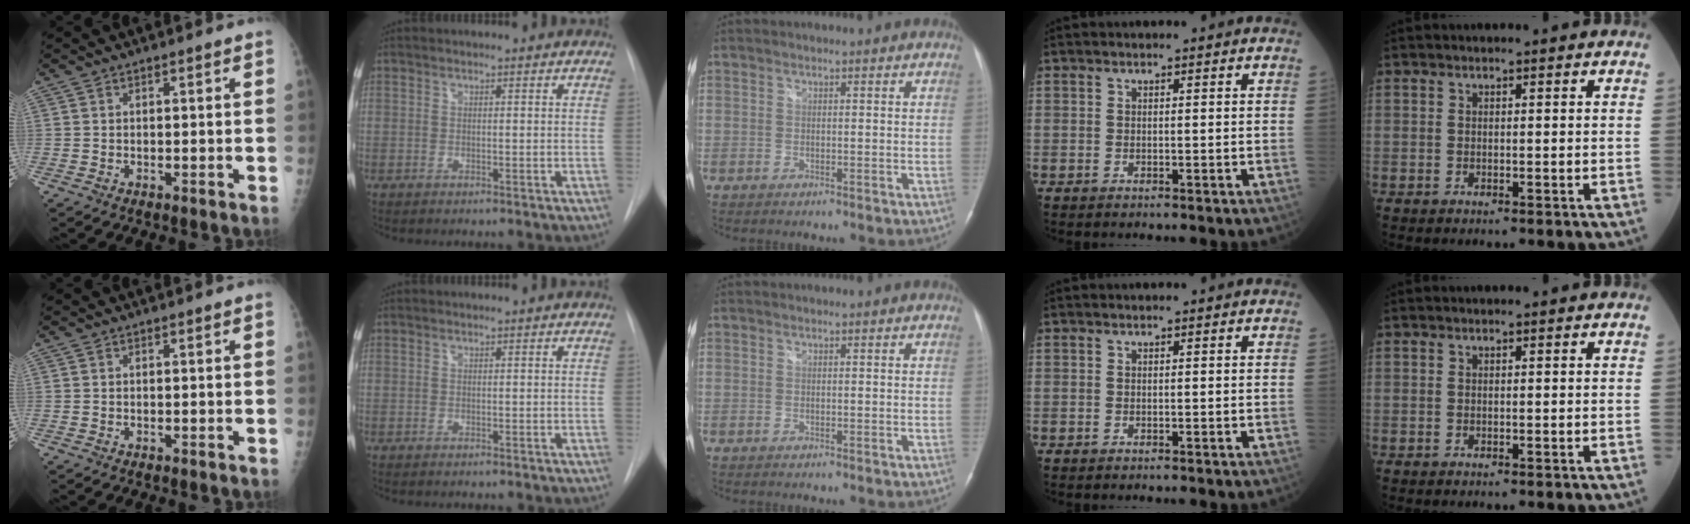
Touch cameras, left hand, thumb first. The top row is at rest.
{}